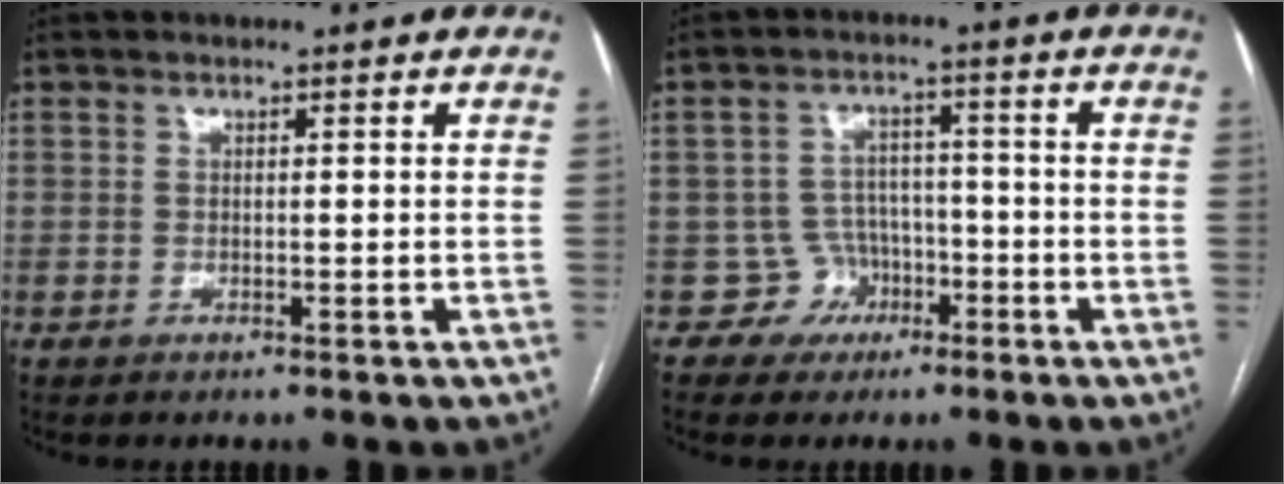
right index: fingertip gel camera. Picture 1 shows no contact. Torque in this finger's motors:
{"motor_torque": [-0.47, 0.31, -0.56, -0.21]}